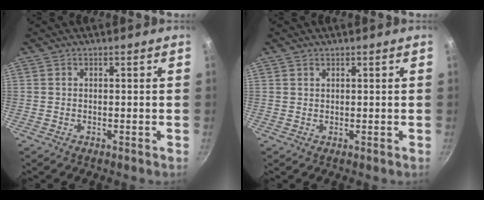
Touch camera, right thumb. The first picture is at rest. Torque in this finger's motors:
{"motor_torque": [0.21, -0.56, -0.26, 0.39, 0.03]}